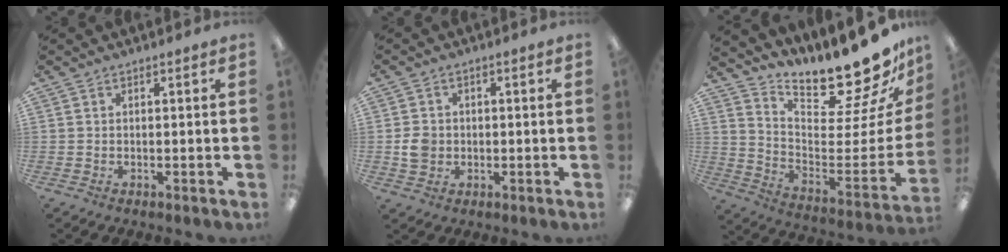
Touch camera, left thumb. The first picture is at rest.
{"total": 4.4, "force": [-0.4, 3.9, 2.0], "torque": [-0.035, 0.003, -0.010]}
{"total": 19.0, "force": [17.2, 3.8, 7.2], "torque": [-0.069, -0.166, 0.276]}